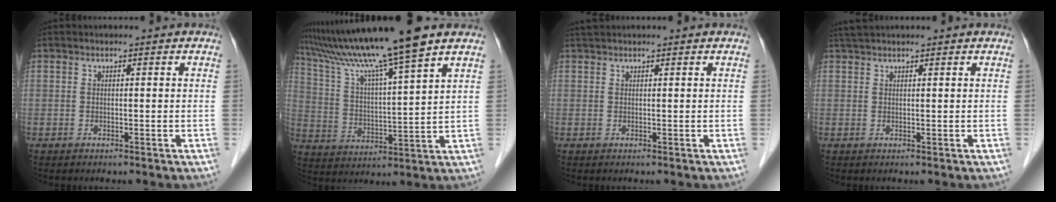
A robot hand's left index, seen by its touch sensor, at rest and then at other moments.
{"total": 16.1, "force": [12.9, -1.7, 9.6], "torque": [-0.174, 0.011, 0.221]}
{"total": 2.0, "force": [1.9, -0.1, 0.6], "torque": [-0.008, 0.023, 0.036]}
{"total": 3.0, "force": [2.8, -0.1, 1.1], "torque": [-0.014, 0.028, 0.050]}